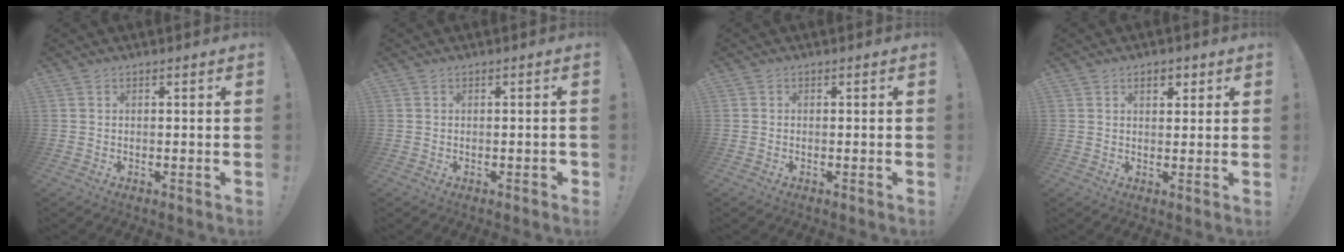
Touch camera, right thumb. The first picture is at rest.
{"total": 1.0, "force": [-0.7, 0.5, 0.6], "torque": [-0.012, 0.004, -0.011]}
{"total": 0.0}
{"total": 3.4, "force": [1.7, 2.0, 2.1], "torque": [-0.024, -0.003, 0.026]}